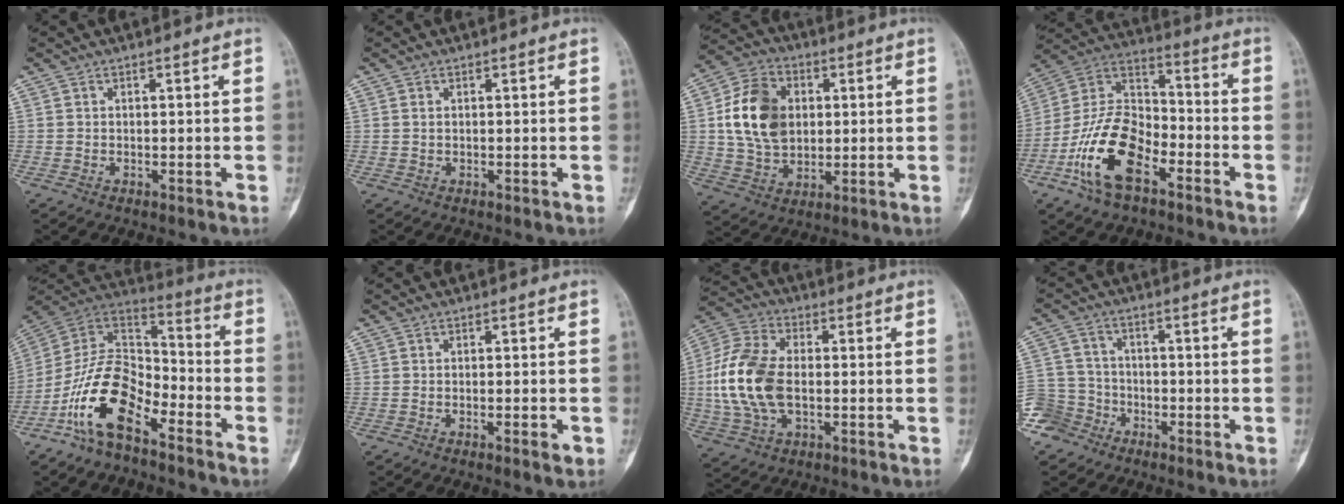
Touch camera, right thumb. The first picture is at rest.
{"total": 0.5, "force": [0.2, 0.3, 0.4], "torque": [-0.010, 0.002, 0.004]}
{"total": 14.4, "force": [2.2, 10.6, 9.6], "torque": [-0.153, 0.003, 0.039]}
{"total": 17.2, "force": [-8.0, 9.0, 12.2], "torque": [-0.224, 0.056, -0.158]}
{"total": 16.1, "force": [-8.7, 8.0, 11.0], "torque": [-0.190, 0.080, -0.172]}
{"total": 2.1, "force": [-0.8, 0.4, 1.9], "torque": [-0.032, -0.001, -0.011]}
{"total": 15.9, "force": [-0.8, 9.6, 12.7], "torque": [-0.274, 0.014, -0.014]}
{"total": 7.9, "force": [-5.2, 6.0, 0.5], "torque": [0.006, 0.039, -0.107]}